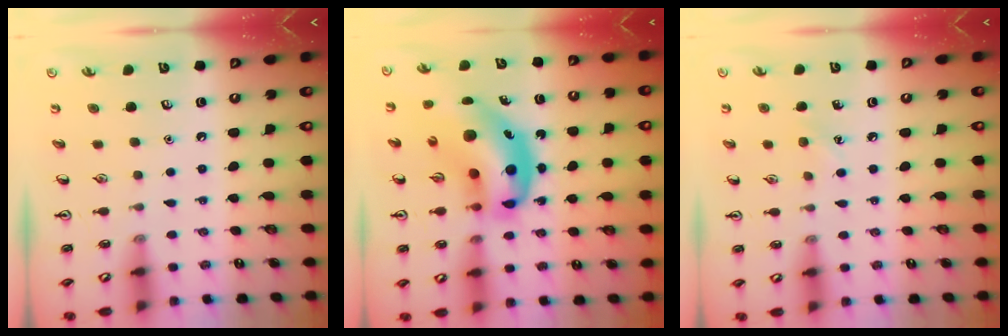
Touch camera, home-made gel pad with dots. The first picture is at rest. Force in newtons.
{"total": 18.7, "press": 18.0, "slide": 5.3}
{"total": 4.7, "press": 4.5, "slide": 1.4}